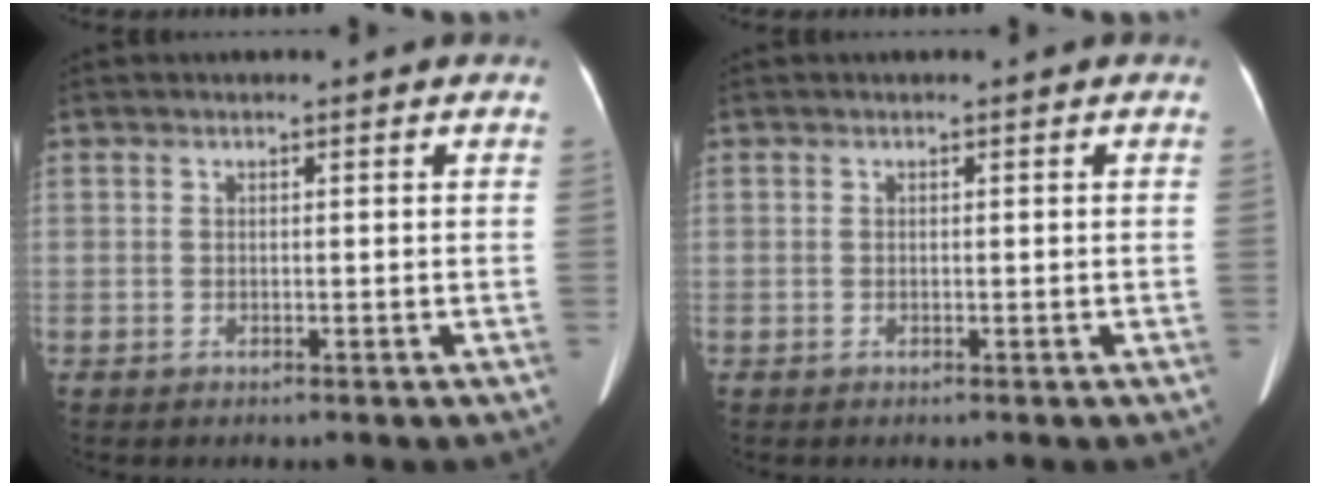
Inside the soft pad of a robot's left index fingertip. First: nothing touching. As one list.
[{"total": 0.0}]